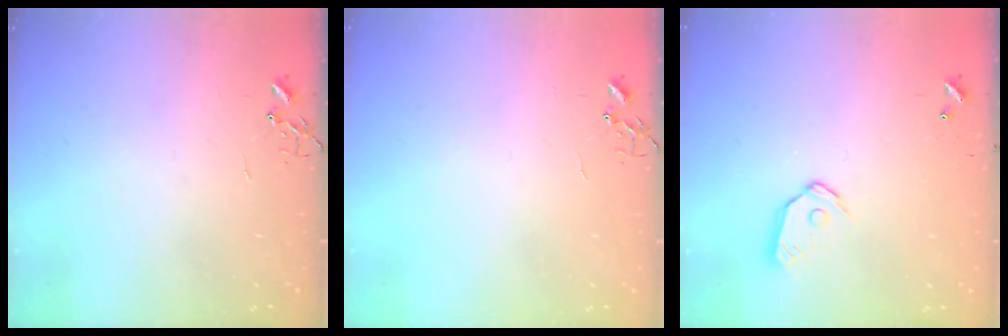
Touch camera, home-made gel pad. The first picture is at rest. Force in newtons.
{"total": 0.0}
{"total": 9.2, "press": 9.2, "slide": 1.0}